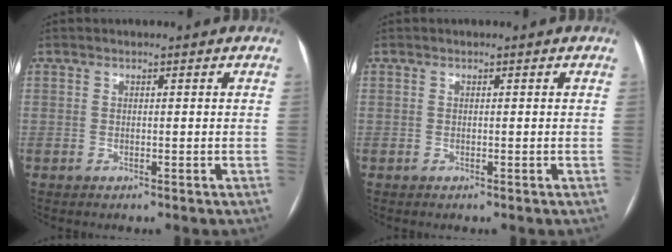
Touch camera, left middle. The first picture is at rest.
{"total": 0.0}